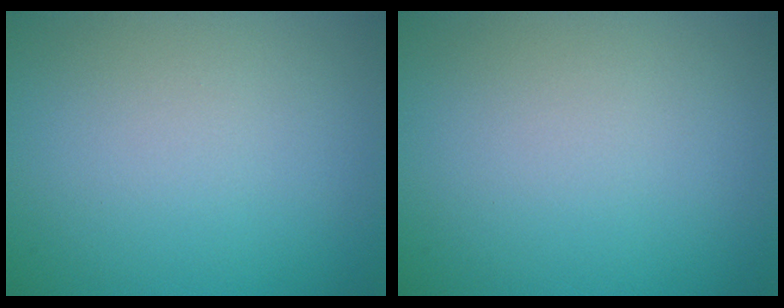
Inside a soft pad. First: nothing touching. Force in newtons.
{"total": 0.0}